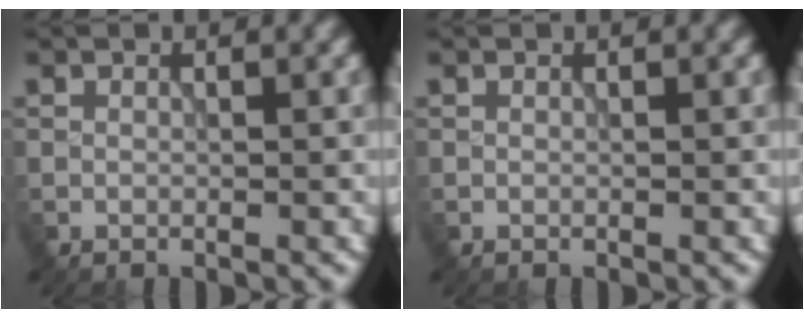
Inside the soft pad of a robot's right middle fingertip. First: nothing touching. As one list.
[{"total": 0.0}]